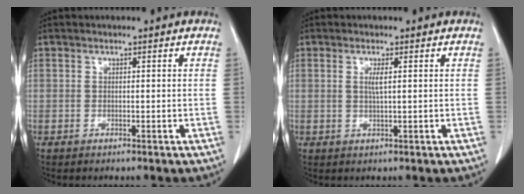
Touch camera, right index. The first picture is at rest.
{"total": 1.8, "force": [0.4, -0.1, 1.7], "torque": [-0.038, -0.001, 0.008]}